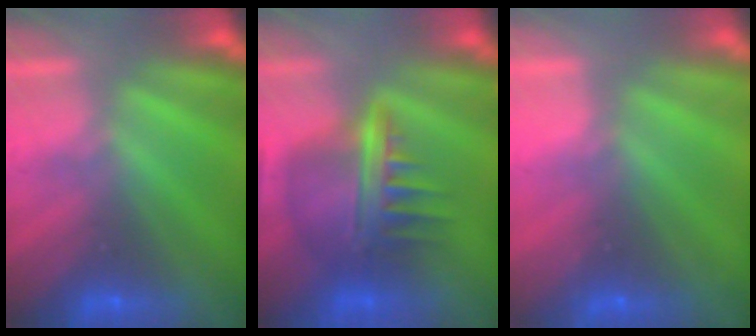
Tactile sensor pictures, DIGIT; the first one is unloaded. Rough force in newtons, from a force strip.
{"total": 8.6}
{"total": 2.3}